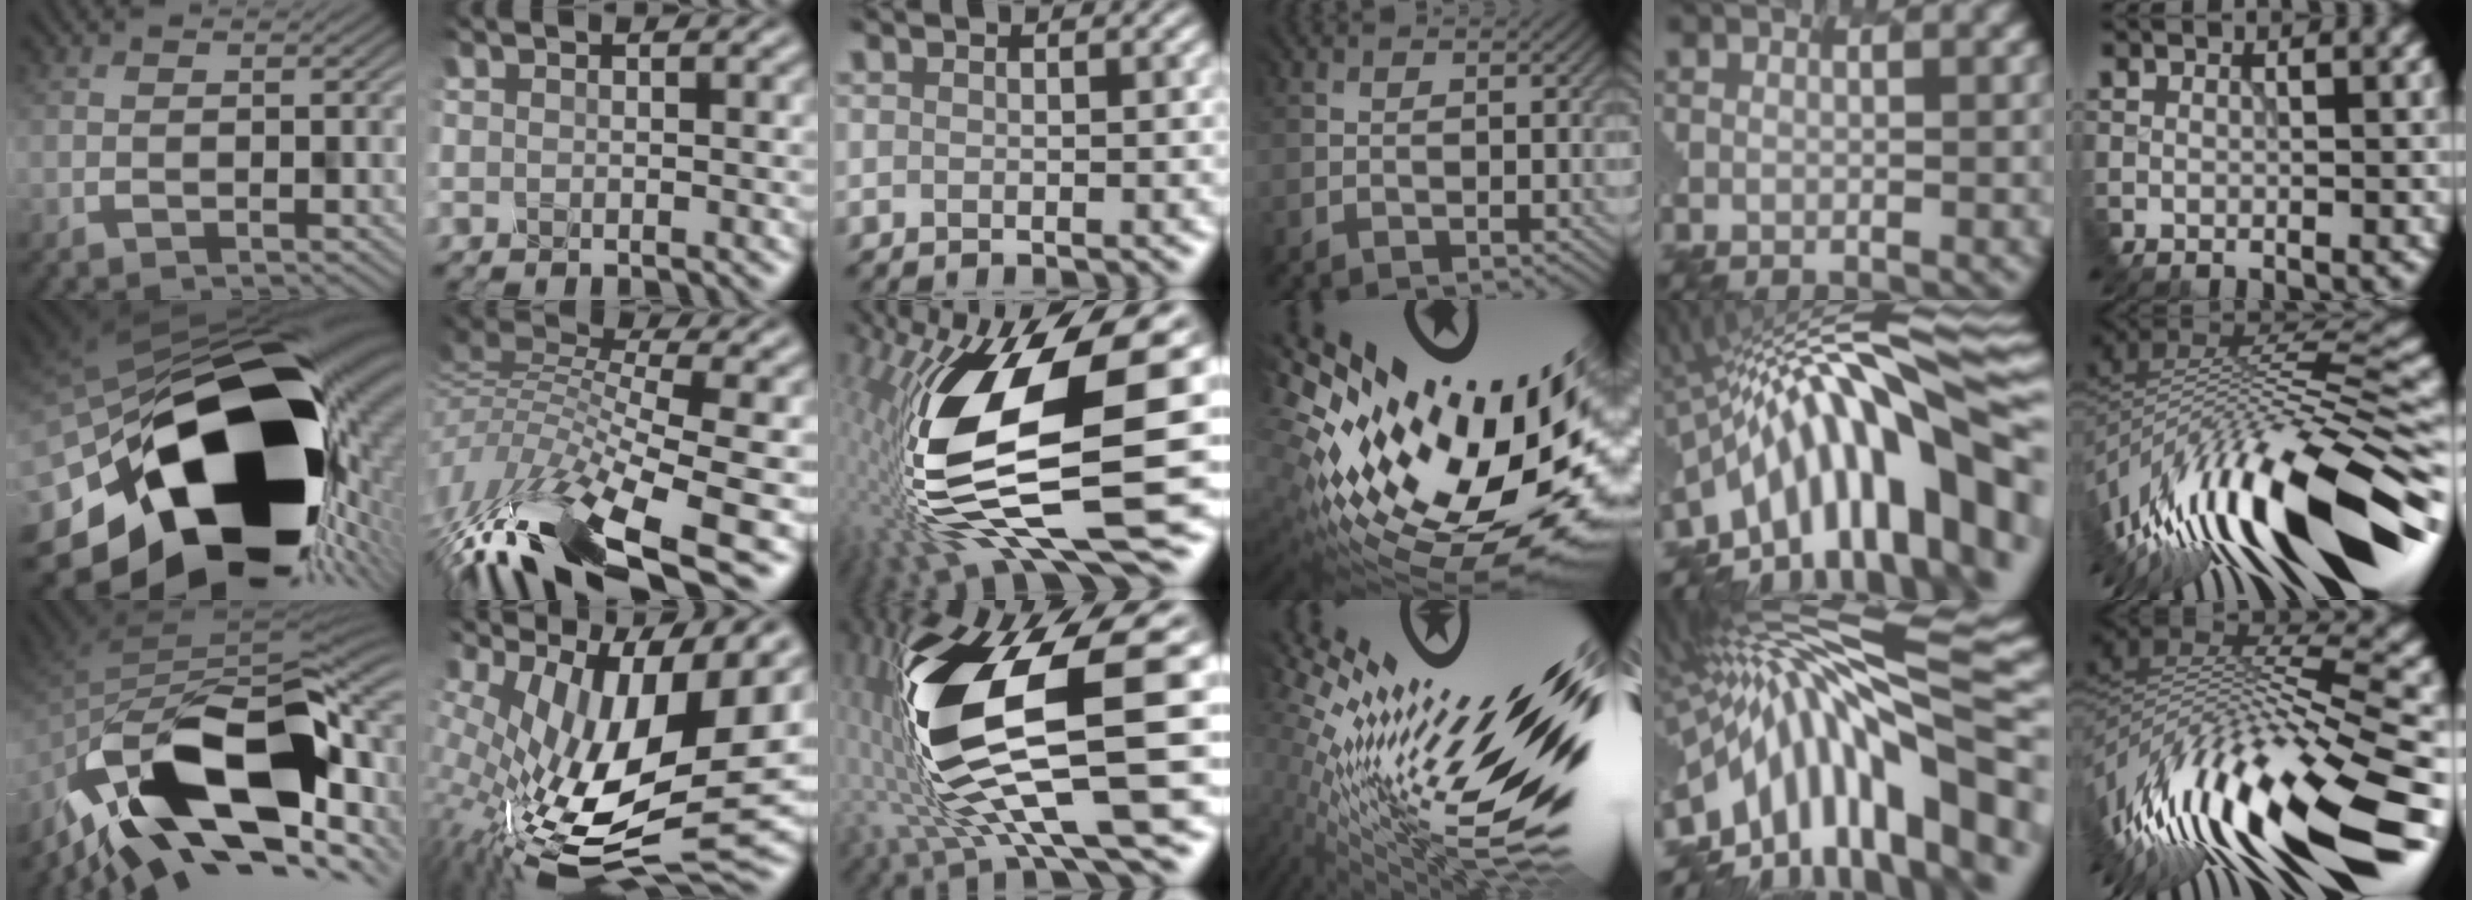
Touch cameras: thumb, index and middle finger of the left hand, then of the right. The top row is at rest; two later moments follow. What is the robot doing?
{"motion": "disassemble", "object": "hinged tin"}